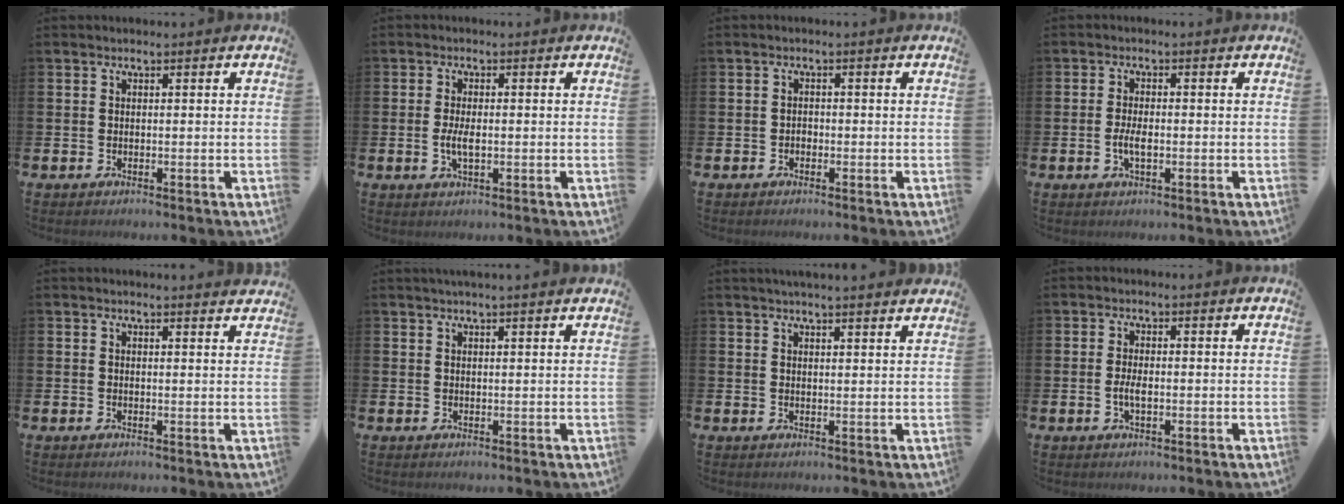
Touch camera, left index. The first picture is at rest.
{"total": 3.0, "force": [-0.2, 1.3, 2.7], "torque": [-0.047, 0.000, -0.006]}
{"total": 0.9, "force": [-0.6, 0.7, 0.2], "torque": [-0.008, 0.004, -0.012]}
{"total": 2.6, "force": [-0.5, 1.1, 2.3], "torque": [-0.039, 0.000, -0.011]}
{"total": 1.0, "force": [1.0, -0.1, 0.1], "torque": [0.009, -0.007, 0.016]}
{"total": 1.3, "force": [1.2, -0.2, 0.5], "torque": [-0.005, -0.001, 0.021]}
{"total": 2.7, "force": [2.6, -0.3, 0.3], "torque": [-0.007, -0.011, 0.048]}
{"total": 2.1, "force": [-0.3, 0.8, 1.8], "torque": [-0.030, -0.001, -0.007]}